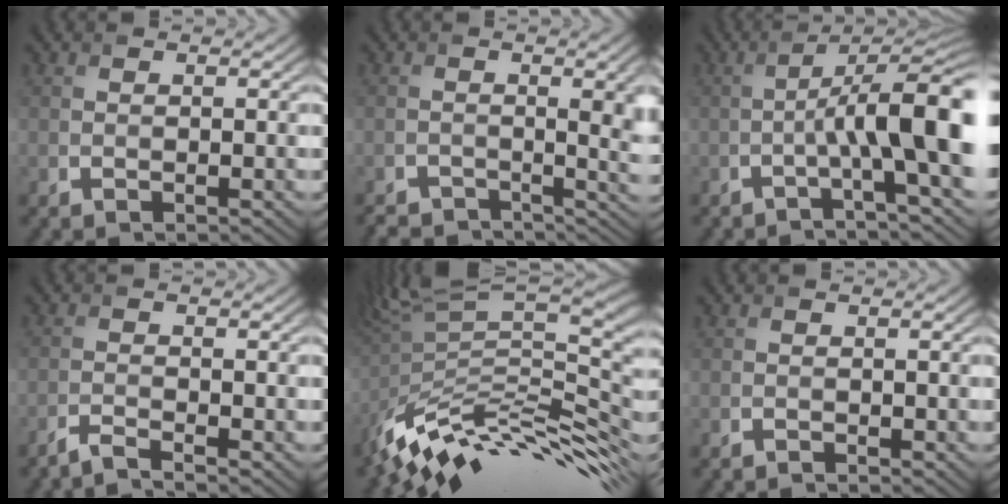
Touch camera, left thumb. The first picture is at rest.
{"total": 4.8, "force": [-2.3, 1.3, 4.0], "torque": [-0.052, -0.006, -0.037]}
{"total": 9.2, "force": [-1.7, 1.5, 9.0], "torque": [-0.126, 0.016, -0.038]}
{"total": 2.8, "force": [-2.4, 0.3, 1.3], "torque": [-0.011, 0.003, -0.059]}
{"total": 13.8, "force": [-5.1, 4.2, 12.1], "torque": [-0.218, 0.020, -0.103]}
{"total": 0.8, "force": [-0.7, 0.1, 0.3], "torque": [0.006, 0.003, -0.017]}